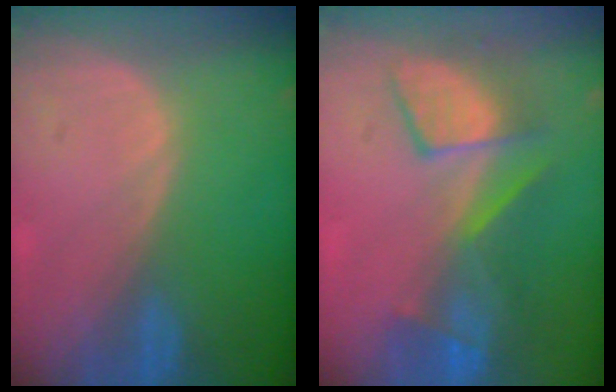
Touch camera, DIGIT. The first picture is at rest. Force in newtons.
{"total": 8.3, "press": 8.3, "slide": 0.5}